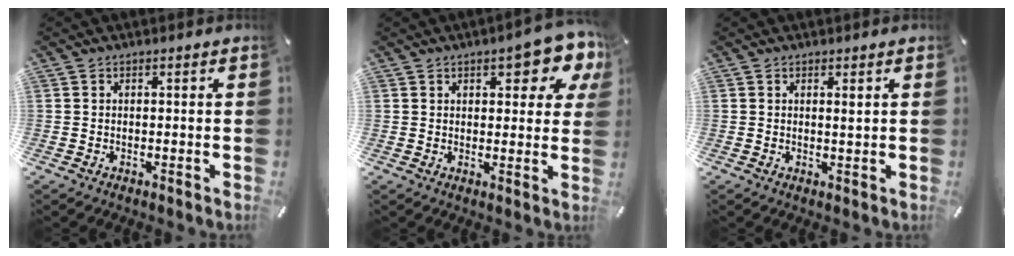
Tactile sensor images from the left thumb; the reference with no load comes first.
{"total": 9.0, "force": [5.1, 4.2, 6.2], "torque": [-0.071, -0.022, 0.083]}
{"total": 1.4, "force": [0.6, 0.2, 1.2], "torque": [-0.026, -0.001, 0.010]}